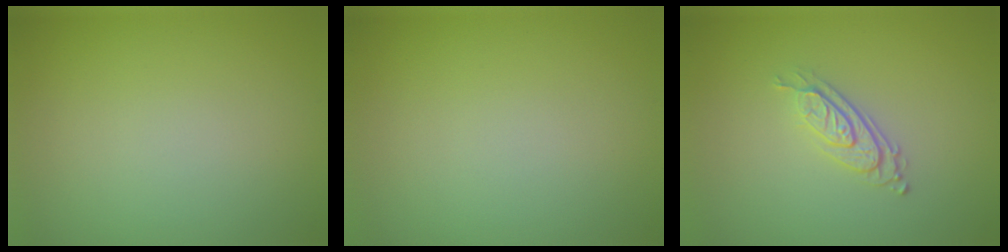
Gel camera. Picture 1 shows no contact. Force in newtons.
{"total": 0.0}
{"total": 2.8, "press": 2.0, "slide": 2.0}